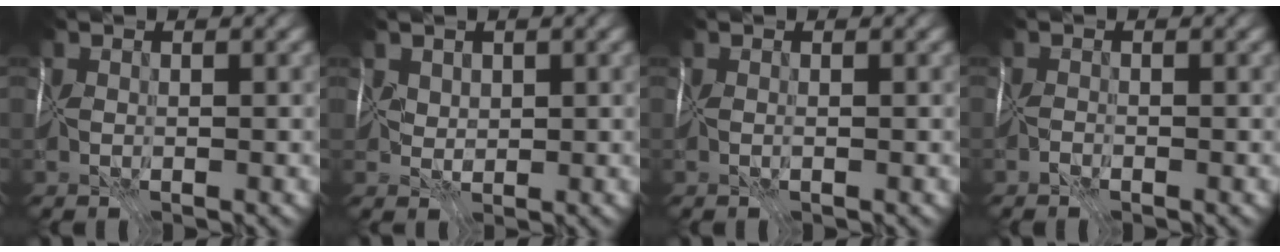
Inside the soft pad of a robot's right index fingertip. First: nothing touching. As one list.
[{"total": 1.8, "force": [1.7, 0.5, 0.0], "torque": [0.003, 0.008, 0.044]}, {"total": 0.0}, {"total": 1.5, "force": [-1.4, -0.1, -0.4], "torque": [0.022, -0.002, -0.028]}]